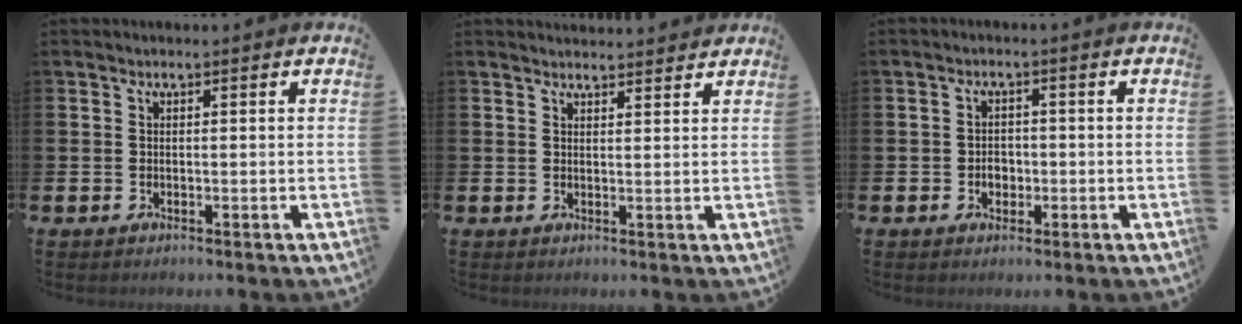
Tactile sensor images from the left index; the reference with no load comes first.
{"total": 2.4, "force": [2.4, 0.3, -0.1], "torque": [0.008, -0.017, 0.042]}
{"total": 2.1, "force": [-0.5, 1.7, 1.1], "torque": [-0.010, 0.000, -0.014]}